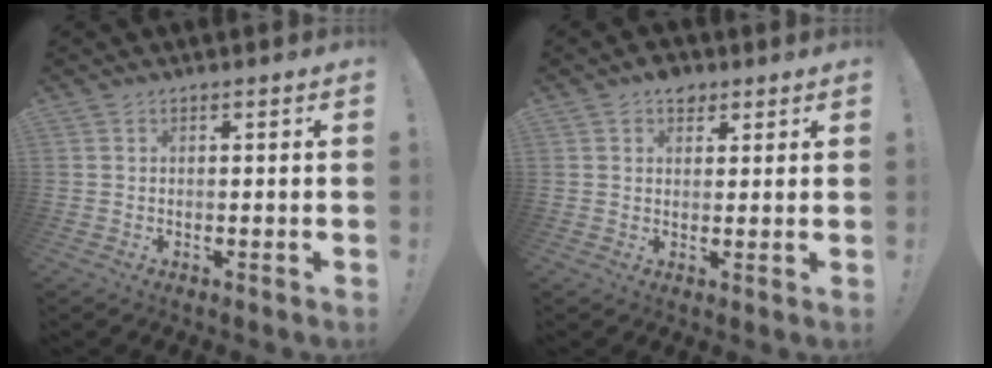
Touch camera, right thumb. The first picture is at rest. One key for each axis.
{"total": 4.8, "fx": 2.9, "fy": 3.5, "fz": 1.7, "tx": -0.012, "ty": -0.010, "tz": 0.051}